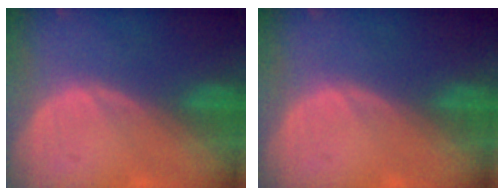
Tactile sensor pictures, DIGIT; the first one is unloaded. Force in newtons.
{"total": 0.0}